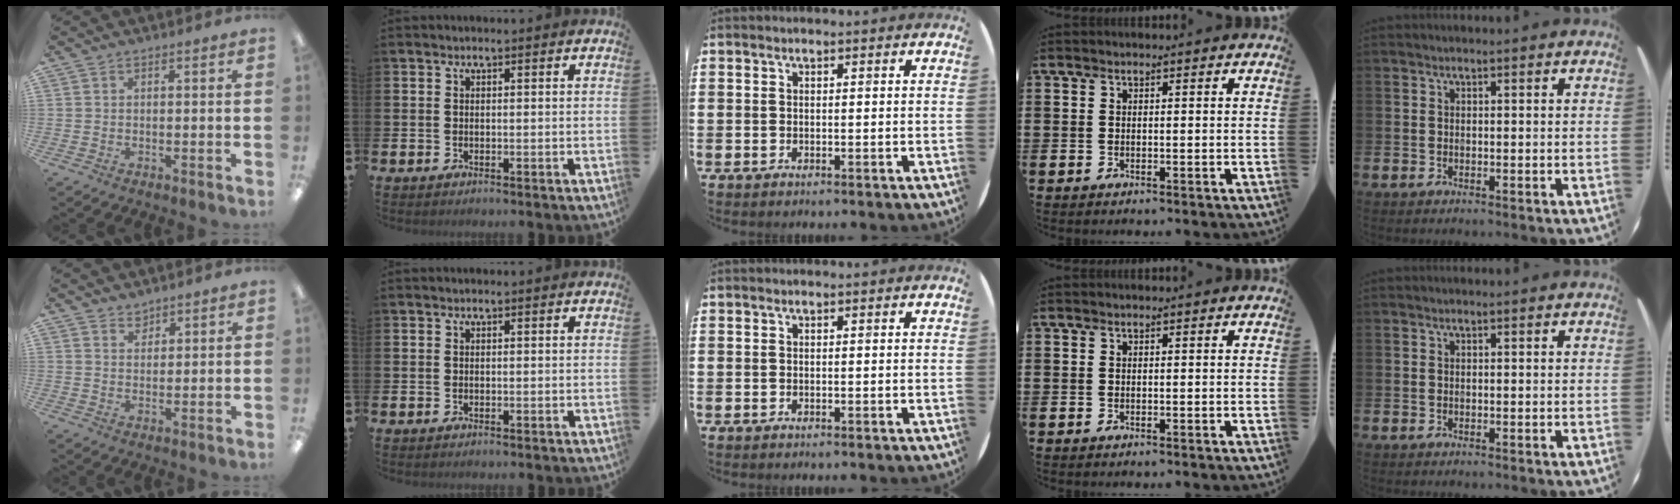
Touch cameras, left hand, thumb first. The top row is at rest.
{"thumb": {"total": 2.6, "force": [2.4, 1.1, -0.1], "torque": [0.007, -0.013, 0.046]}}